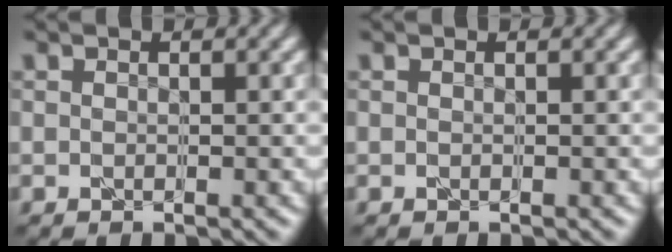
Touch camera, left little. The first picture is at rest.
{"total": 0.0}